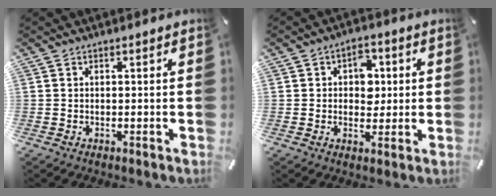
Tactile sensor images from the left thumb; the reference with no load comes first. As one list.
[{"total": 6.2, "force": [0.8, 5.0, 3.6], "torque": [-0.031, -0.004, 0.003]}]